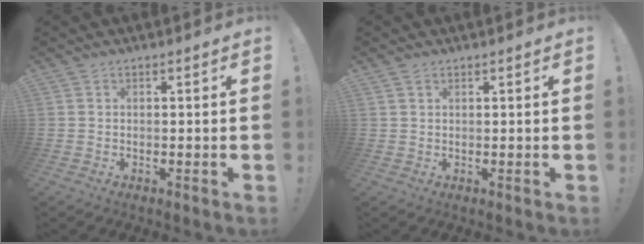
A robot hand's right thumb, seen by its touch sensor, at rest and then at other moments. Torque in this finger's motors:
{"motor_torque": [0.40, -0.60, 0.06, 0.03, 0.00]}